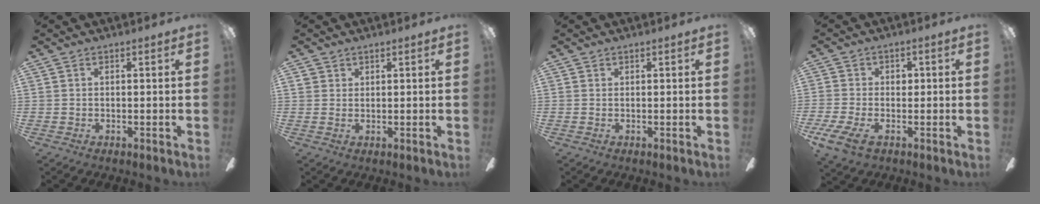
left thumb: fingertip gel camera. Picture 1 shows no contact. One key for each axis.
{"total": 1.4, "fx": 1.1, "fy": 0.9, "fz": 0.3, "tx": -0.007, "ty": 0.000, "tz": 0.021}
{"total": 0.0}
{"total": 7.0, "fx": -2.0, "fy": 4.6, "fz": 4.9, "tx": -0.106, "ty": 0.004, "tz": -0.040}